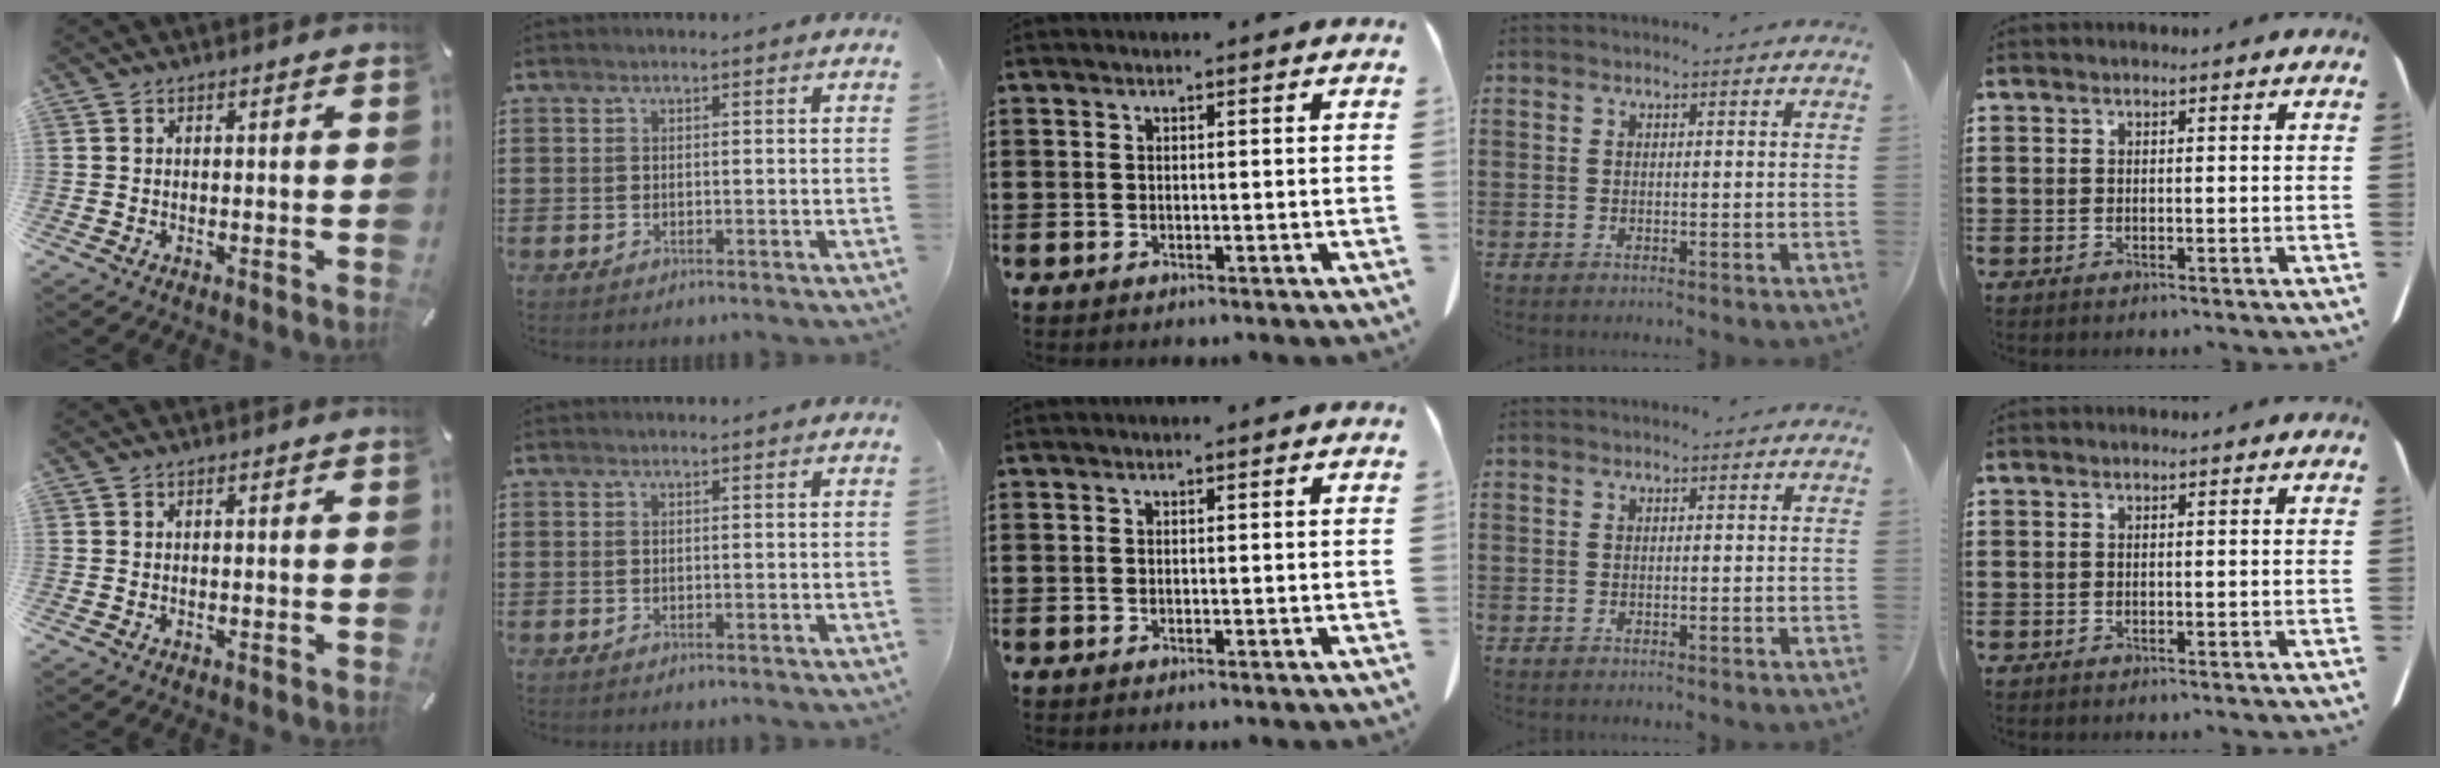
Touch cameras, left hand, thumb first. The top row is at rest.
{}